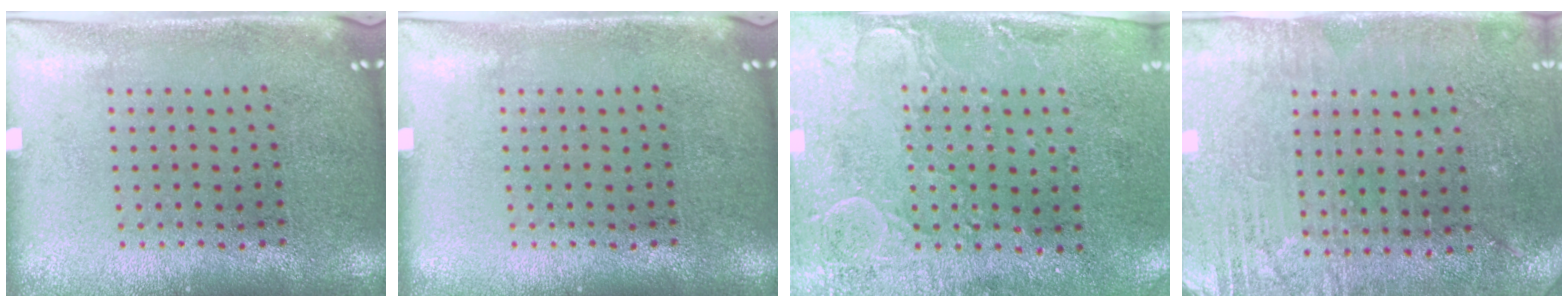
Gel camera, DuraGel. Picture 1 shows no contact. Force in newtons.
{"total": 0.0}
{"total": 3.0, "press": 2.3, "slide": 1.9}
{"total": 2.8, "press": 2.7, "slide": 0.8}